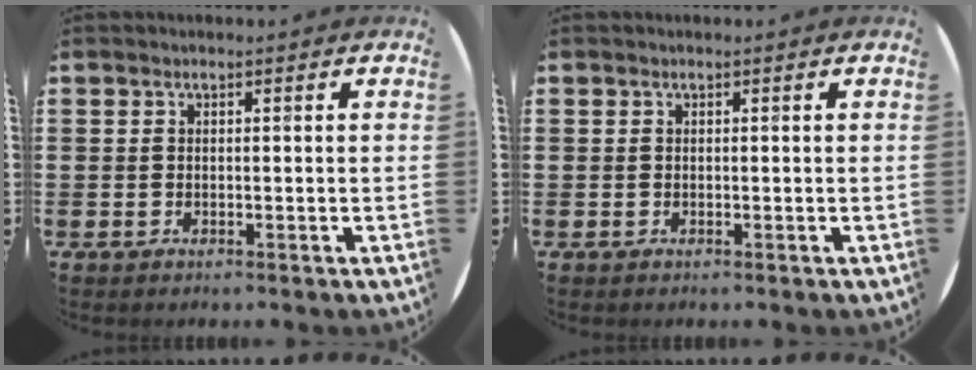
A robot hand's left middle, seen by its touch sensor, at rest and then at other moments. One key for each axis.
{"total": 0.0}